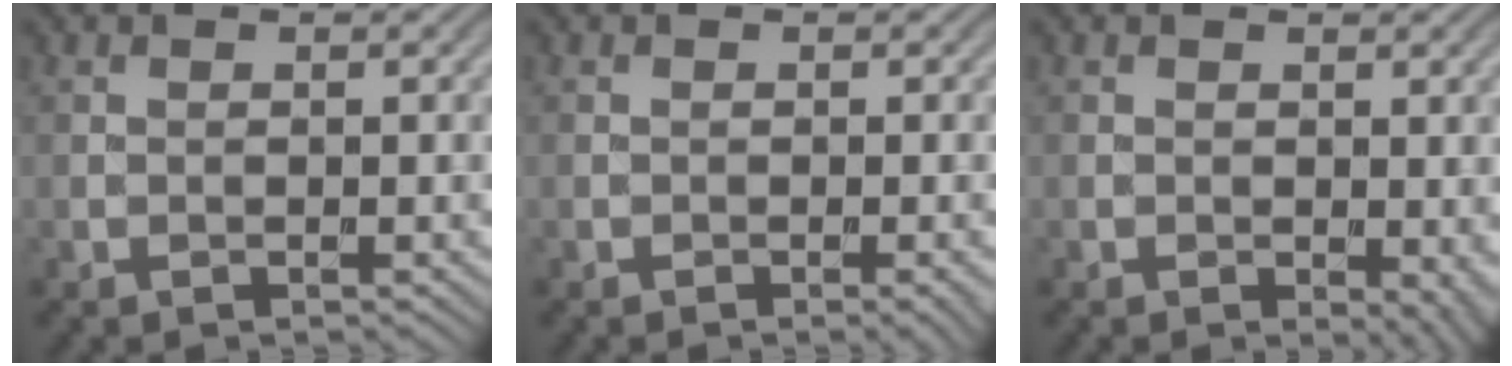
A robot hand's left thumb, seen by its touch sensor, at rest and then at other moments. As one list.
[{"total": 0.9, "force": [-0.5, 0.0, 0.8], "torque": [-0.010, 0.003, -0.007]}, {"total": 2.0, "force": [-0.4, 1.0, 1.7], "torque": [-0.015, -0.005, -0.003]}]